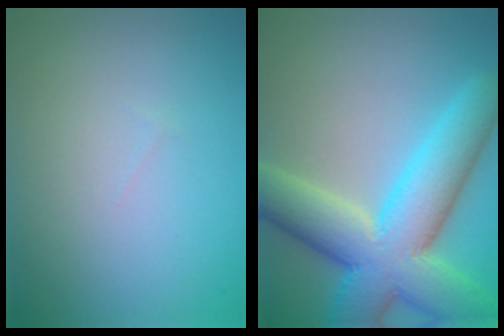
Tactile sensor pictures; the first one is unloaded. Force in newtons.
{"total": 10.9, "press": 10.9, "slide": 0.8}